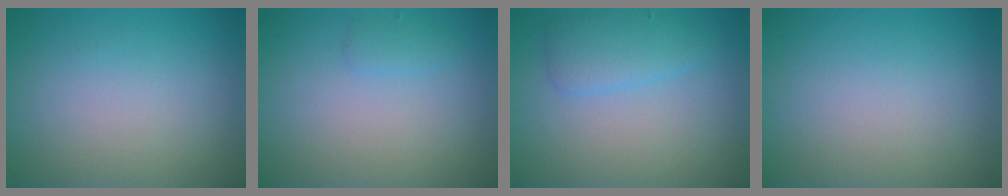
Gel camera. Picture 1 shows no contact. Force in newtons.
{"total": 0.9, "press": 0.9, "slide": 0.0}
{"total": 2.6, "press": 2.6, "slide": 0.1}
{"total": 0.0}